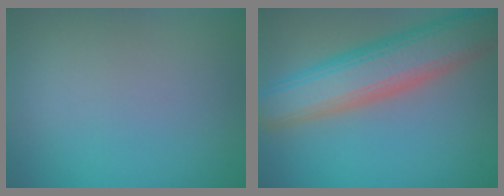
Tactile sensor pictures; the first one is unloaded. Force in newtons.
{"total": 8.7, "press": 8.7, "slide": 0.4}